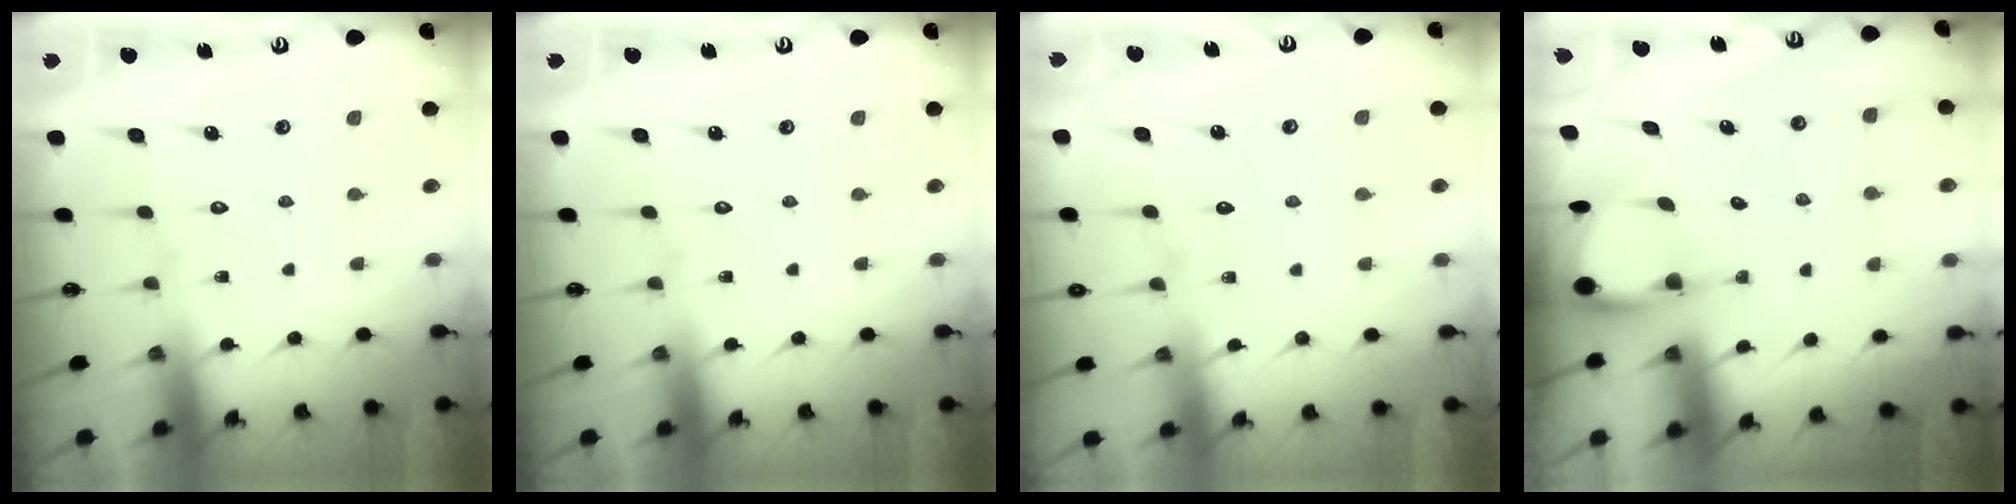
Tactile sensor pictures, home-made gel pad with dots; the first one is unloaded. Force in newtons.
{"total": 0.0}
{"total": 2.8, "press": 2.8, "slide": 0.4}
{"total": 3.4, "press": 3.4, "slide": 0.3}